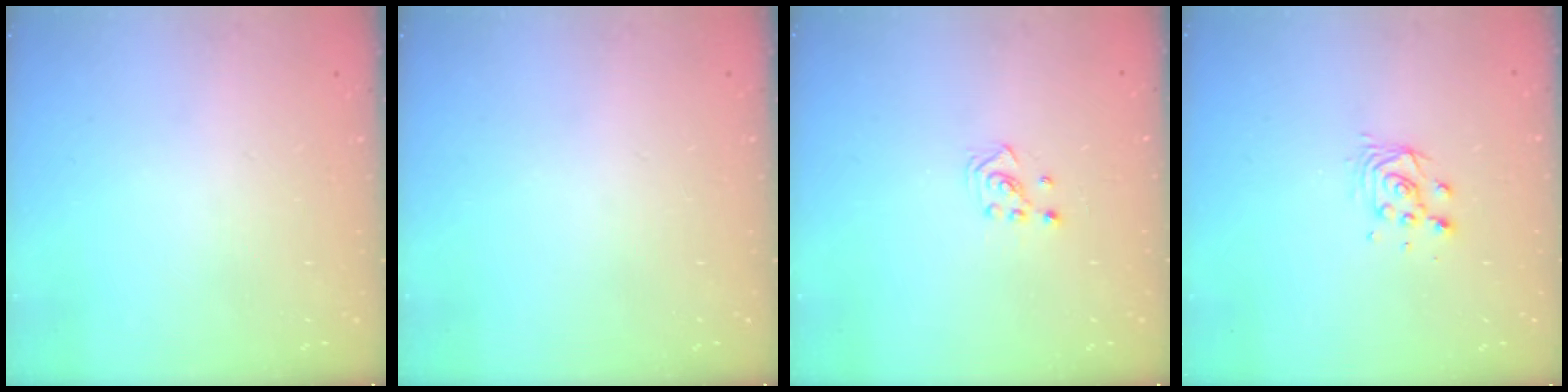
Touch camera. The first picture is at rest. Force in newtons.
{"total": 0.0}
{"total": 2.5, "press": 2.4, "slide": 0.8}
{"total": 4.7, "press": 4.7, "slide": 0.4}